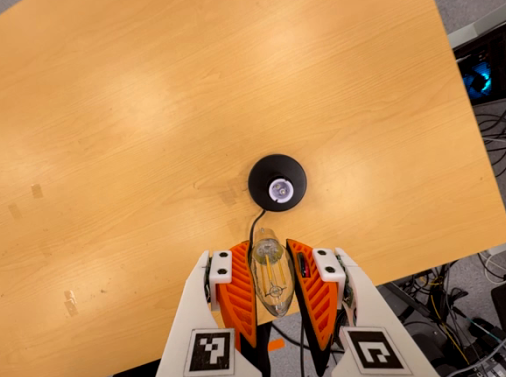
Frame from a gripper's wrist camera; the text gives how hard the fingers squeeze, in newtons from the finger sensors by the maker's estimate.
{"total": 22.6, "left": 24.6, "right": 20.6}